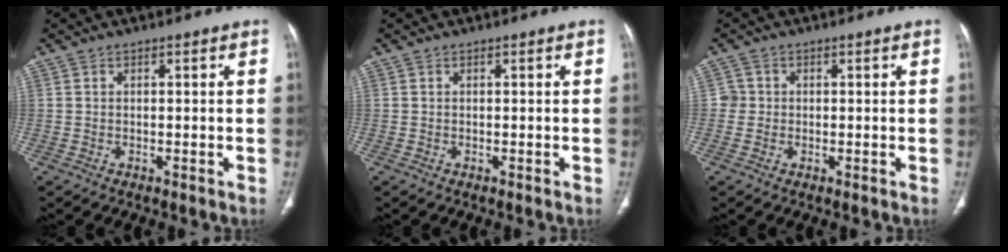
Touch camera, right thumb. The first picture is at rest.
{"total": 0.0}
{"total": 1.8, "force": [-0.1, 1.8, 0.1], "torque": [0.011, 0.007, -0.005]}